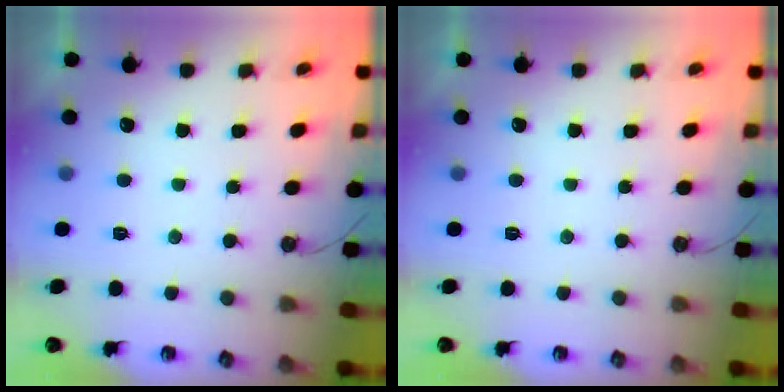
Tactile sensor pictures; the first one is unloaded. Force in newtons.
{"total": 0.0}